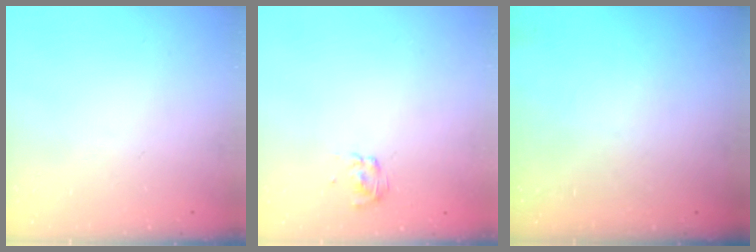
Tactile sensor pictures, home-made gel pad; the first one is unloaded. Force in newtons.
{"total": 2.7, "press": 2.4, "slide": 1.2}
{"total": 0.0}